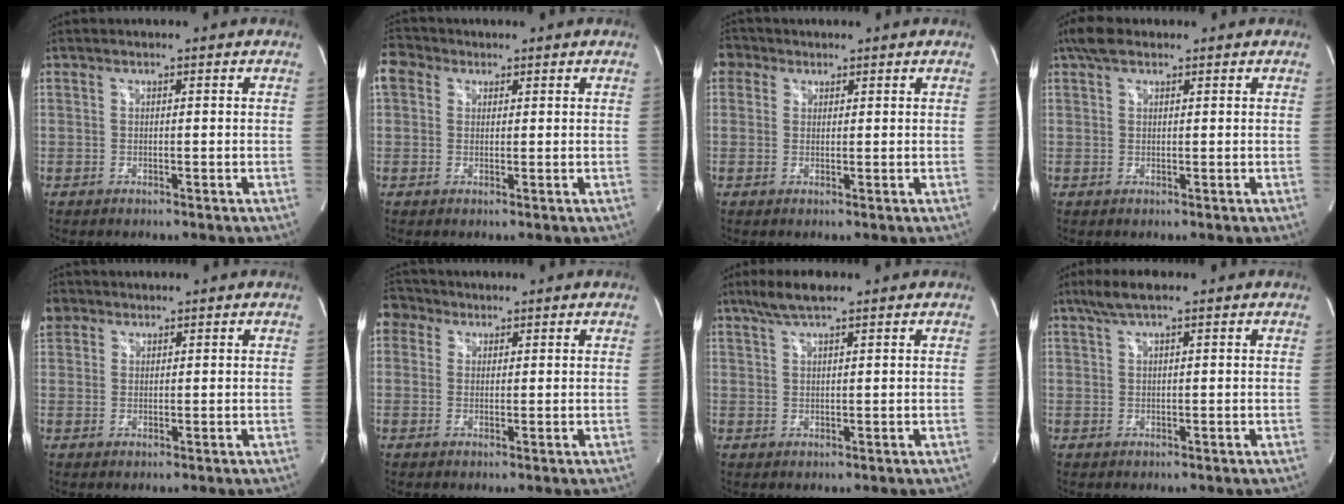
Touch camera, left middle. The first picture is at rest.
{"total": 4.8, "force": [2.2, 3.8, 1.9], "torque": [-0.052, 0.029, 0.044]}
{"total": 3.2, "force": [1.6, 2.7, 0.7], "torque": [-0.013, 0.017, 0.027]}
{"total": 3.5, "force": [2.4, 1.4, 2.0], "torque": [-0.048, 0.022, 0.046]}
{"total": 5.5, "force": [3.3, 4.2, 1.3], "torque": [-0.040, 0.024, 0.068]}
{"total": 3.9, "force": [2.2, 3.2, 0.5], "torque": [-0.014, 0.022, 0.040]}
{"total": 4.7, "force": [3.5, 0.6, 3.1], "torque": [-0.071, 0.014, 0.068]}
{"total": 4.0, "force": [2.8, 0.5, 2.9], "torque": [-0.066, 0.016, 0.055]}